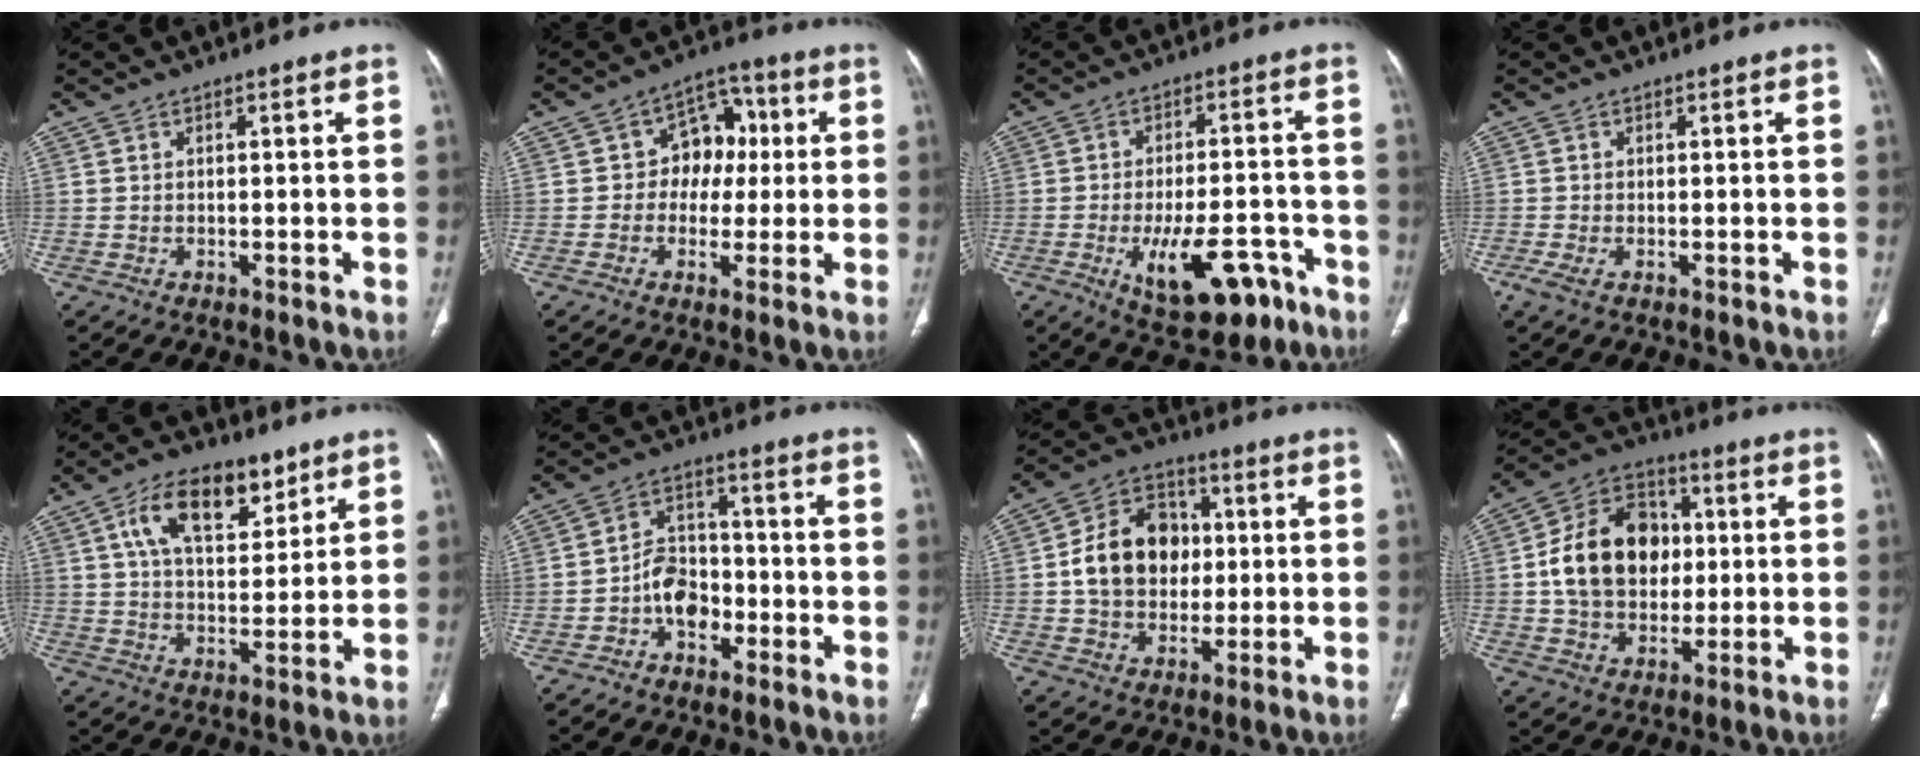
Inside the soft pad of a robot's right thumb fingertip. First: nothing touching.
{"total": 9.2, "force": [0.7, 7.4, 5.5], "torque": [-0.026, 0.021, 0.001]}
{"total": 14.5, "force": [-6.9, 6.6, 10.9], "torque": [-0.144, 0.033, -0.087]}
{"total": 1.8, "force": [-0.9, 0.6, 1.4], "torque": [-0.037, -0.001, -0.017]}
{"total": 13.6, "force": [7.2, 7.1, 9.2], "torque": [-0.125, -0.026, 0.126]}
{"total": 7.7, "force": [-2.9, 5.6, 4.3], "torque": [-0.043, 0.036, -0.056]}
{"total": 14.7, "force": [0.9, 11.6, 8.9], "torque": [-0.117, 0.020, 0.014]}
{"total": 17.4, "force": [1.3, 13.4, 11.1], "torque": [-0.158, 0.021, 0.022]}